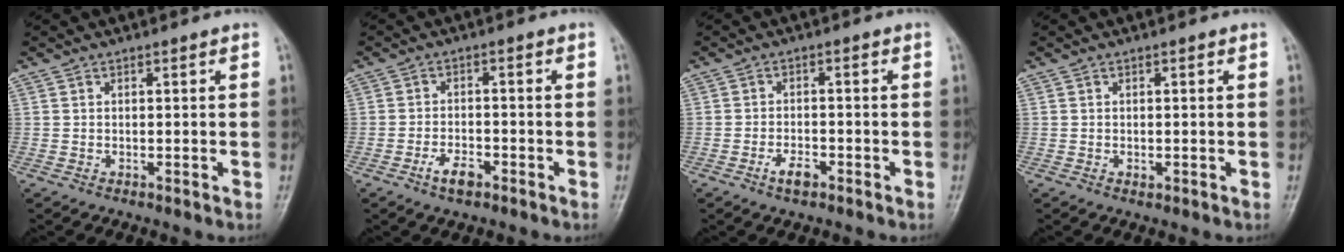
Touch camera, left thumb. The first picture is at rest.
{"total": 4.0, "force": [-2.4, 1.9, 2.6], "torque": [-0.044, 0.015, -0.043]}
{"total": 3.3, "force": [-2.0, 1.6, 2.2], "torque": [-0.038, 0.012, -0.035]}
{"total": 0.9, "force": [-0.1, 0.7, 0.7], "torque": [-0.006, -0.001, 0.000]}